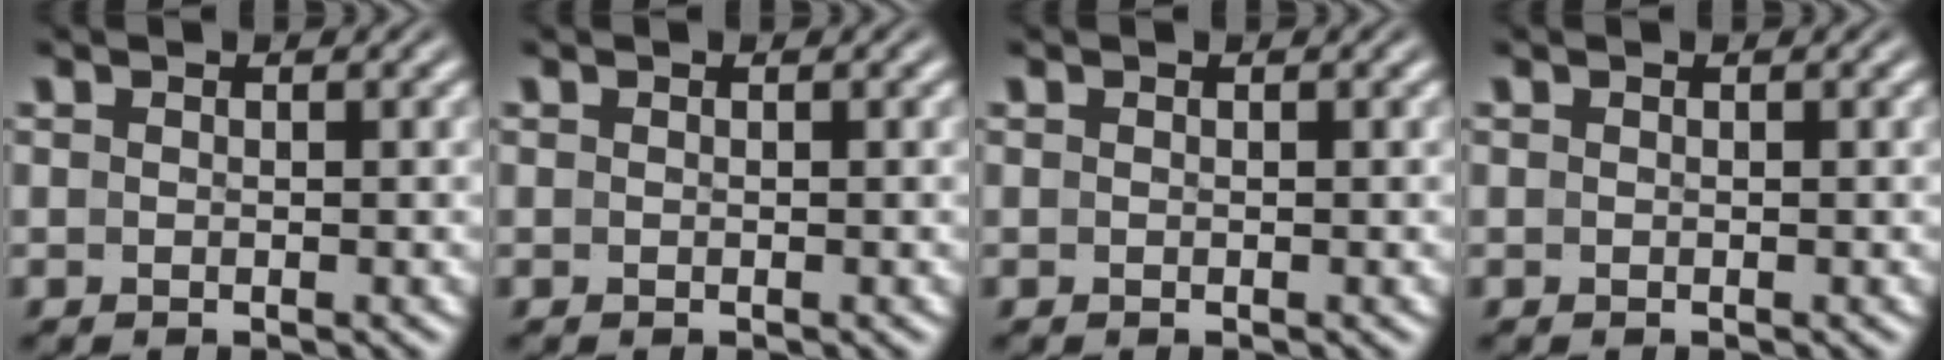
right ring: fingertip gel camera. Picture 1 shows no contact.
{"total": 0.0}
{"total": 0.0}
{"total": 0.0}